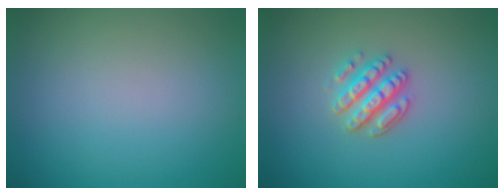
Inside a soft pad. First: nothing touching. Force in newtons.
{"total": 3.1, "press": 2.8, "slide": 1.1}